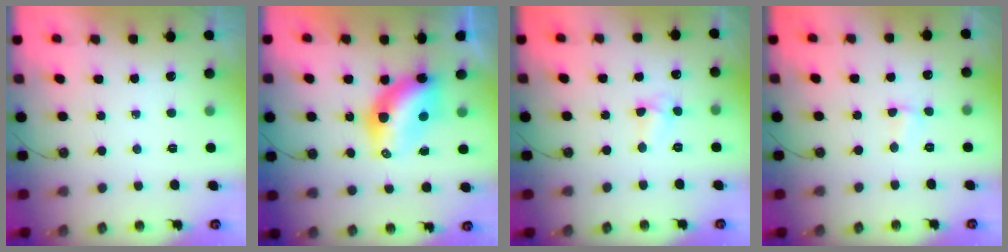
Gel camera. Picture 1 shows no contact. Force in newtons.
{"total": 9.4, "press": 9.4, "slide": 0.9}
{"total": 3.7, "press": 3.7, "slide": 0.5}
{"total": 1.1, "press": 1.0, "slide": 0.3}